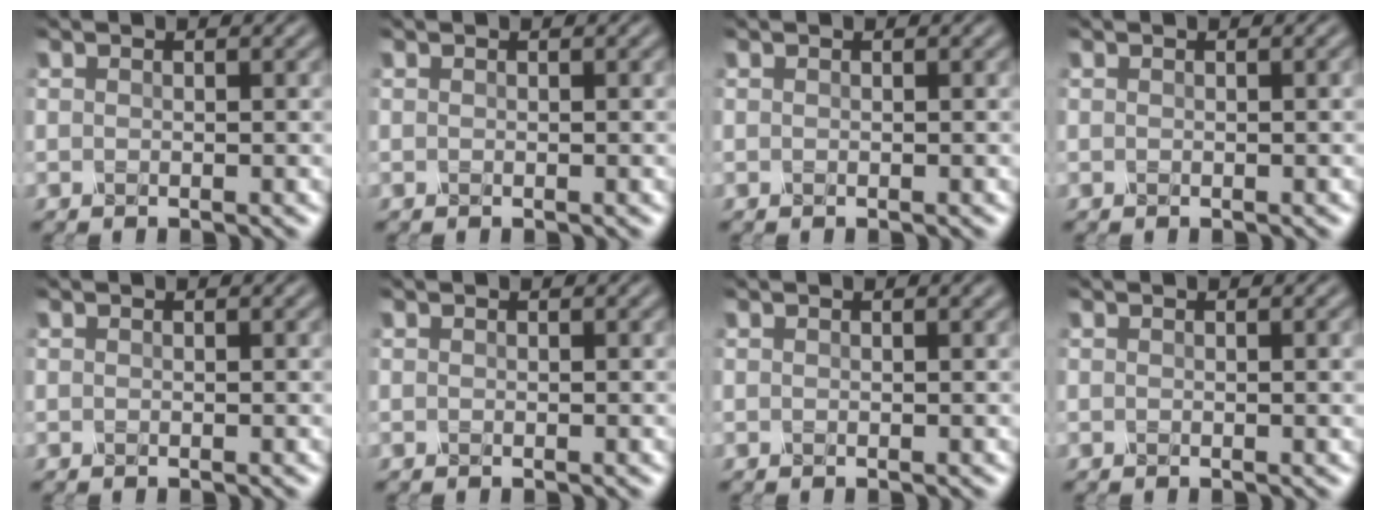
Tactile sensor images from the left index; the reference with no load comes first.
{"total": 0.0}
{"total": 0.0}
{"total": 0.6, "force": [0.1, 0.1, 0.6], "torque": [-0.006, 0.005, 0.001]}
{"total": 0.0}
{"total": 0.0}
{"total": 0.7, "force": [0.4, 0.1, 0.5], "torque": [-0.004, 0.005, 0.005]}
{"total": 1.2, "force": [0.1, 0.3, 1.2], "torque": [-0.011, 0.003, -0.001]}